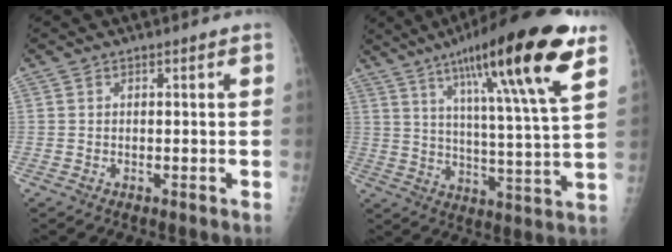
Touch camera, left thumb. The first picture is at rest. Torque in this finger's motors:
{"motor_torque": [1.18, 0.46, 1.55, -1.21, 0.45]}